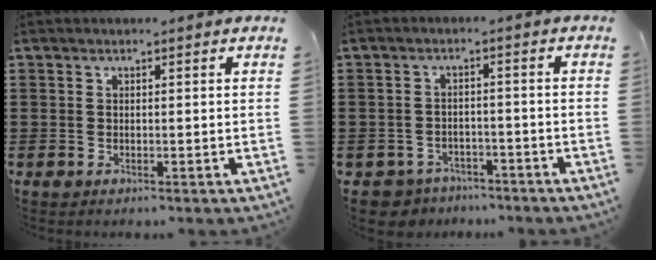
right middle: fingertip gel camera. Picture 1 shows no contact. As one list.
[{"total": 3.2, "force": [-3.0, 1.0, -0.3], "torque": [-0.013, -0.003, -0.070]}]